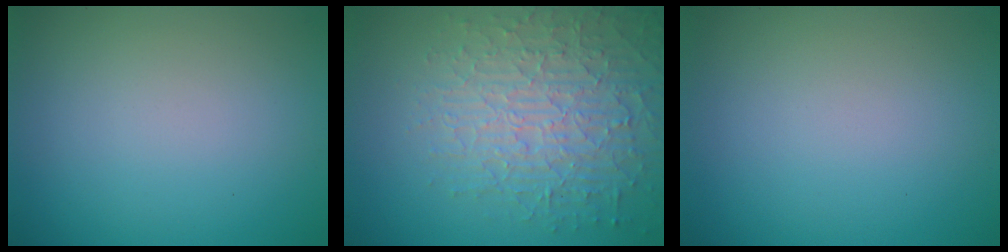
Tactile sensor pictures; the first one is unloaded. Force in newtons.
{"total": 6.2, "press": 5.1, "slide": 3.6}
{"total": 0.0}